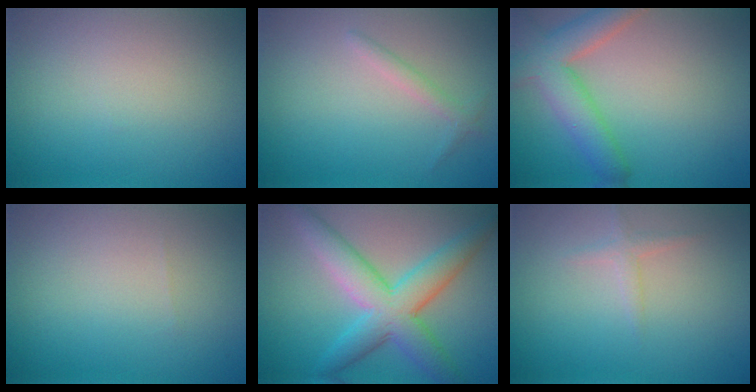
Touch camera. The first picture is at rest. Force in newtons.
{"total": 1.1, "press": 1.1, "slide": 0.1}
{"total": 5.0, "press": 5.0, "slide": 0.3}
{"total": 0.0}
{"total": 6.8, "press": 6.8, "slide": 0.2}
{"total": 1.1, "press": 1.1, "slide": 0.1}